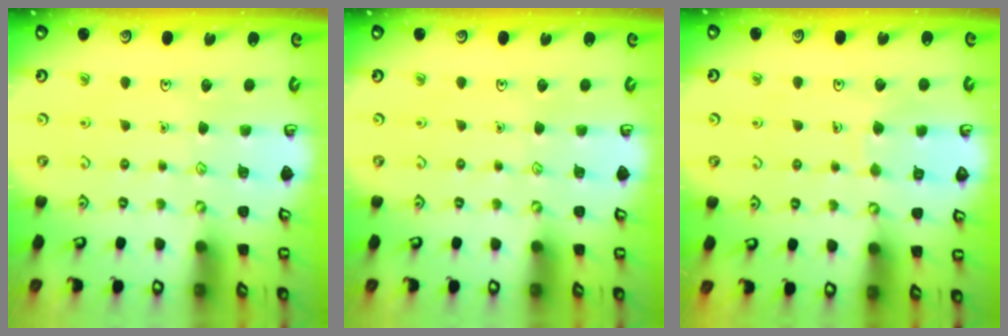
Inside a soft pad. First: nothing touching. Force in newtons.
{"total": 0.0}
{"total": 5.2, "press": 5.2, "slide": 0.4}